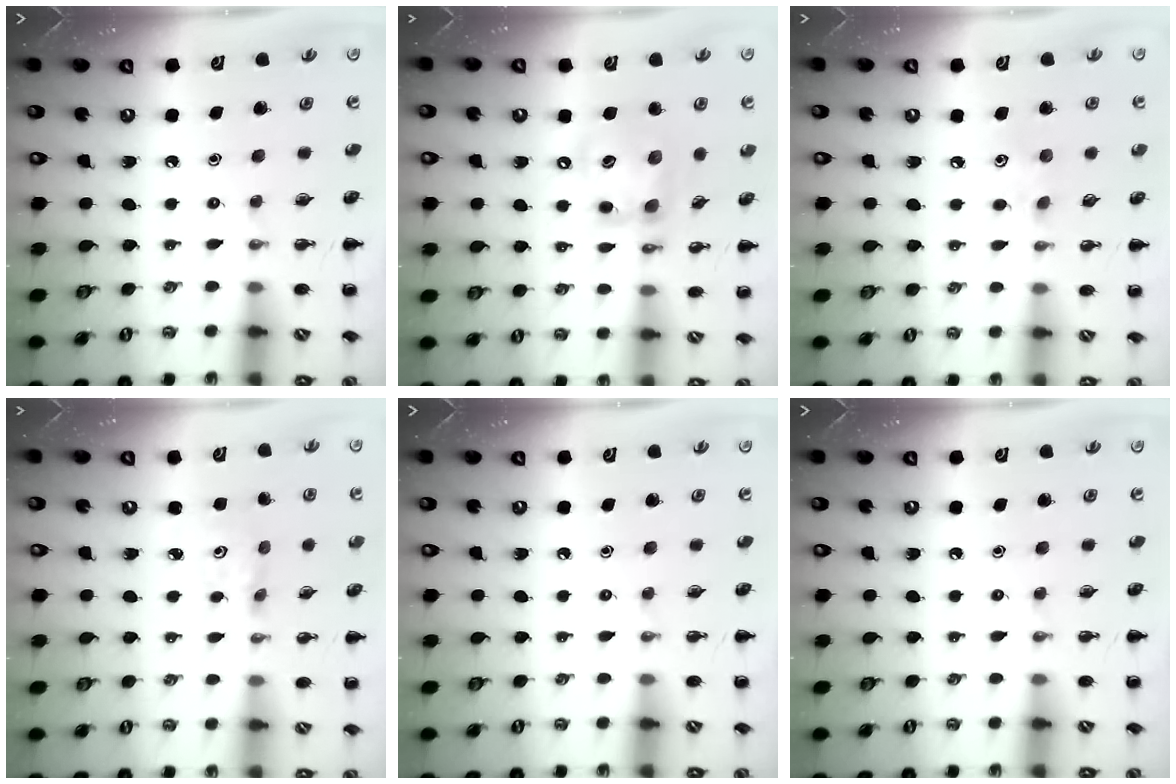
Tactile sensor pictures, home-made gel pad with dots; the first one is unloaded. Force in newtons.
{"total": 13.2, "press": 13.1, "slide": 2.1}
{"total": 5.1, "press": 4.9, "slide": 1.4}
{"total": 2.4, "press": 2.3, "slide": 0.8}
{"total": 0.0}
{"total": 0.0}